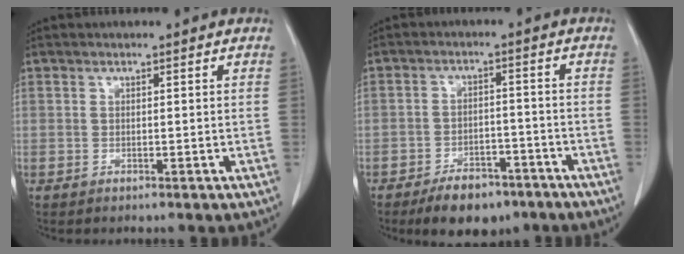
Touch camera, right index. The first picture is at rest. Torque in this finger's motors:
{"motor_torque": [-0.03, -0.11, -0.03, -0.04]}